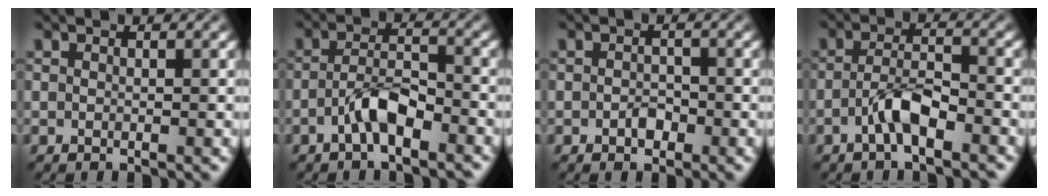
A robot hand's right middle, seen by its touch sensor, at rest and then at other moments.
{"total": 3.5, "force": [-1.9, 1.3, 2.7], "torque": [-0.050, 0.010, -0.040]}
{"total": 1.4, "force": [-0.6, 0.9, 0.8], "torque": [-0.014, 0.000, -0.011]}
{"total": 3.3, "force": [-1.8, 1.0, 2.6], "torque": [-0.054, 0.008, -0.038]}